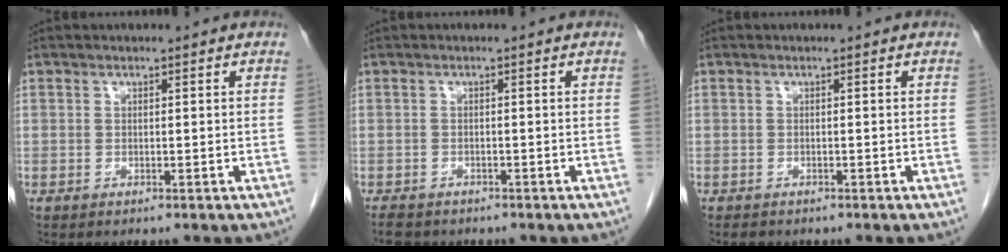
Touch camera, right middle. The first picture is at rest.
{"total": 3.3, "force": [-2.7, 1.5, 1.0], "torque": [-0.019, -0.004, -0.037]}
{"total": 1.0, "force": [-0.8, 0.5, 0.3], "torque": [-0.008, -0.001, -0.011]}